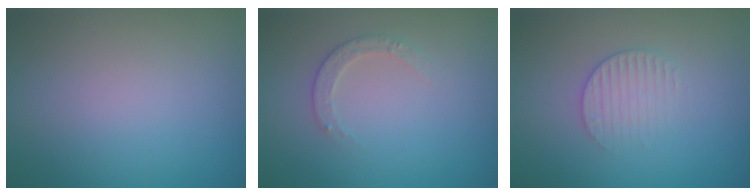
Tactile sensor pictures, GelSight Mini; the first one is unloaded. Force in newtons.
{"total": 1.8, "press": 1.8, "slide": 0.4}
{"total": 2.2, "press": 2.1, "slide": 0.5}